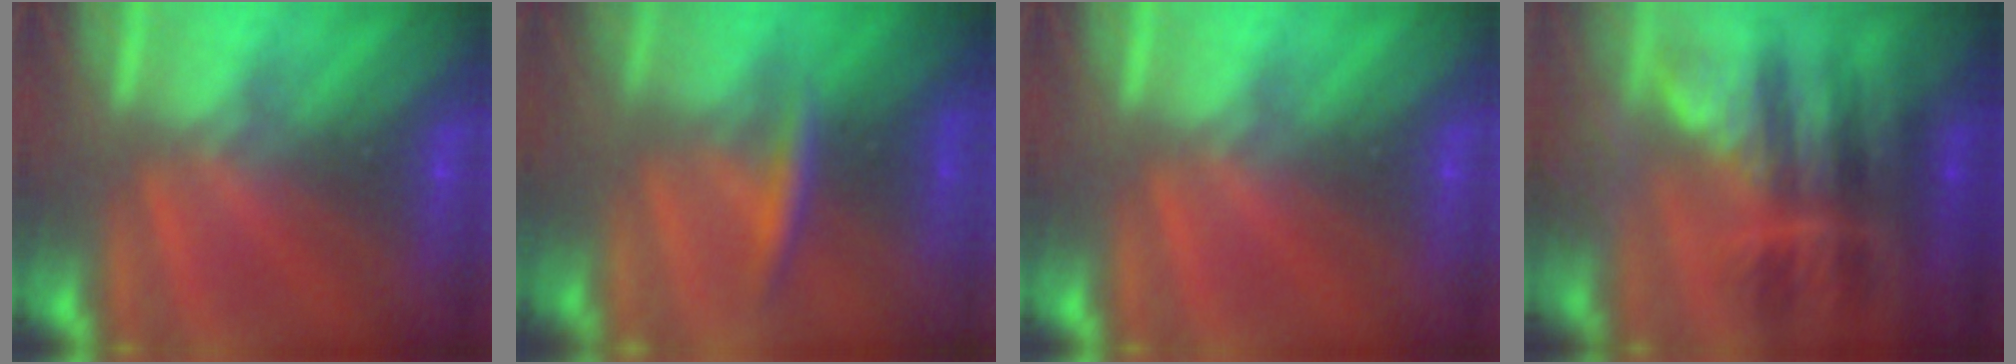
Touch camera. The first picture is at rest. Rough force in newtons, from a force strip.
{"total": 2.5}
{"total": 0.0}
{"total": 6.7}